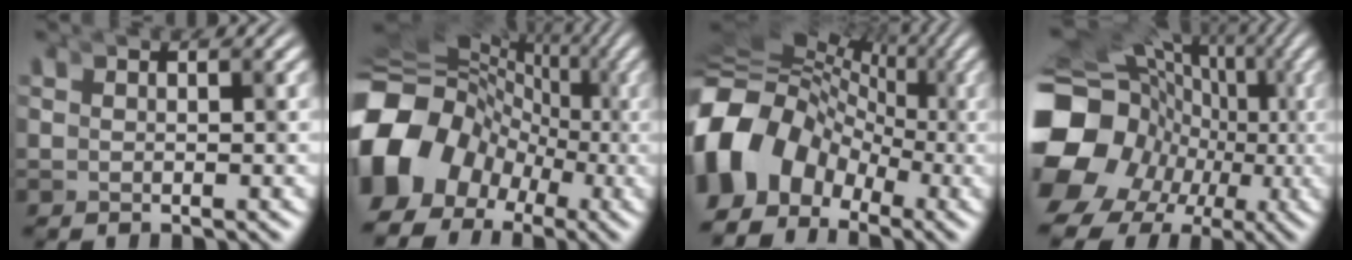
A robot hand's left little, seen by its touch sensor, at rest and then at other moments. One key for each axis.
{"total": 12.2, "fx": -3.7, "fy": 10.0, "fz": 5.9, "tx": -0.161, "ty": -0.049, "tz": -0.053}
{"total": 11.1, "fx": -3.1, "fy": 8.9, "fz": 5.7, "tx": -0.159, "ty": -0.040, "tz": -0.048}
{"total": 12.5, "fx": -2.6, "fy": 10.3, "fz": 6.6, "tx": -0.158, "ty": -0.058, "tz": -0.034}